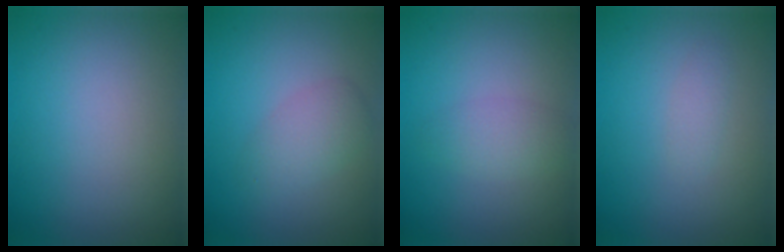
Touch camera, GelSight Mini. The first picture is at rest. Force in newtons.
{"total": 2.5, "press": 2.5, "slide": 0.1}
{"total": 1.9, "press": 1.9, "slide": 0.0}
{"total": 0.9, "press": 0.9, "slide": 0.0}